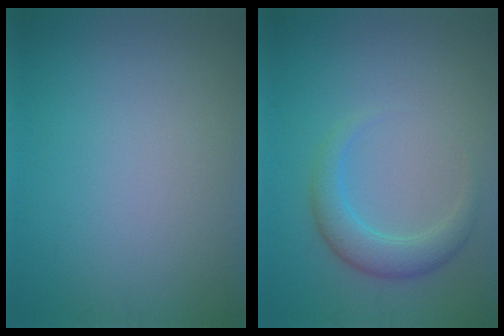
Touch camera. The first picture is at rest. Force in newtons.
{"total": 3.1, "press": 3.1, "slide": 0.1}